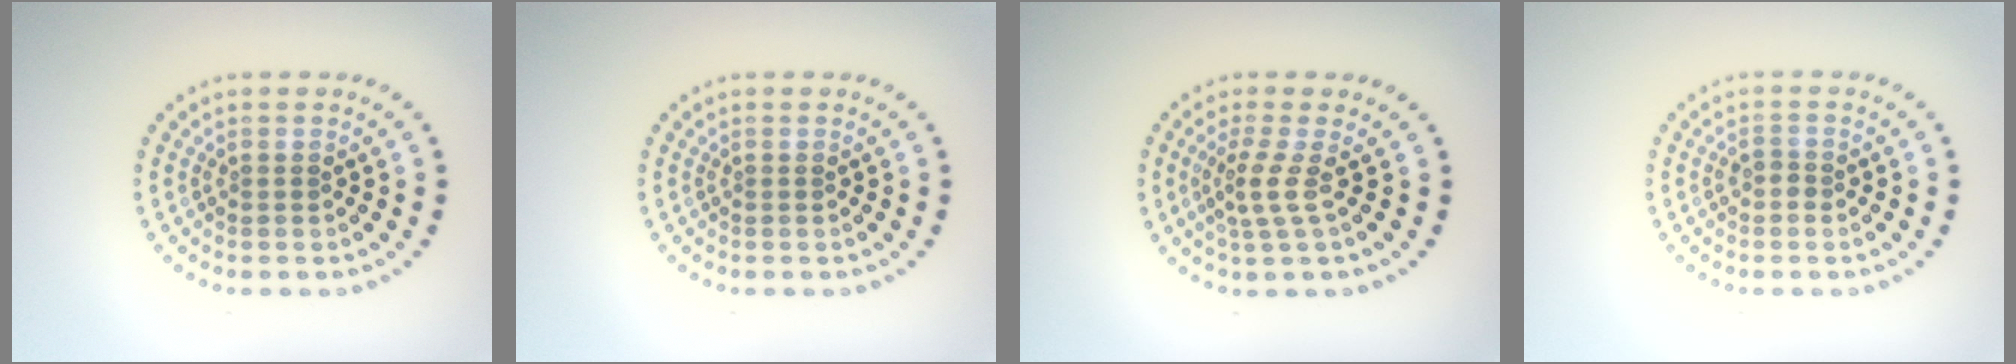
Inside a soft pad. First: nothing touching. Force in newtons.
{"total": 0.0}
{"total": 2.2, "press": 1.6, "slide": 1.6}
{"total": 0.9, "press": 0.8, "slide": 0.5}